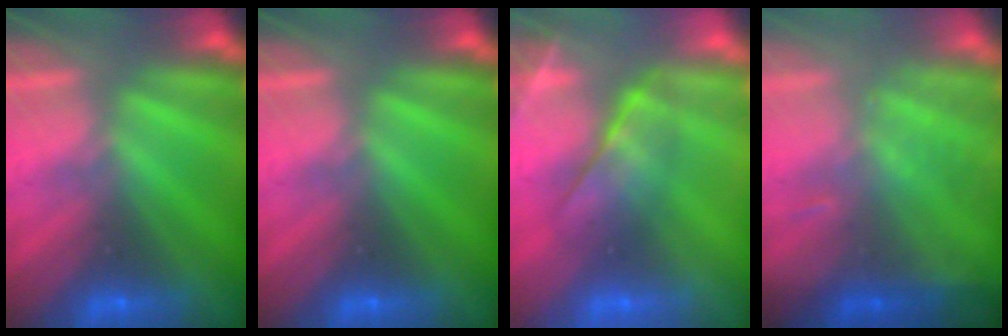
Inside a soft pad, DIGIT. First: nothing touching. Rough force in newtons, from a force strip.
{"total": 0.0}
{"total": 4.4}
{"total": 2.5}